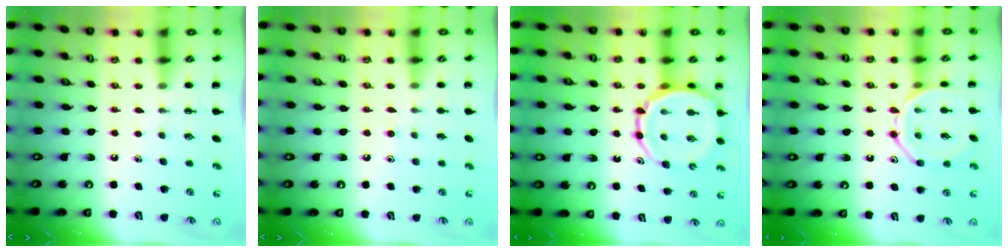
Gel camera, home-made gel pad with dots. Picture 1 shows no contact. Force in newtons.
{"total": 5.7, "press": 5.4, "slide": 1.9}
{"total": 12.5, "press": 11.9, "slide": 3.9}
{"total": 12.6, "press": 12.6, "slide": 0.5}